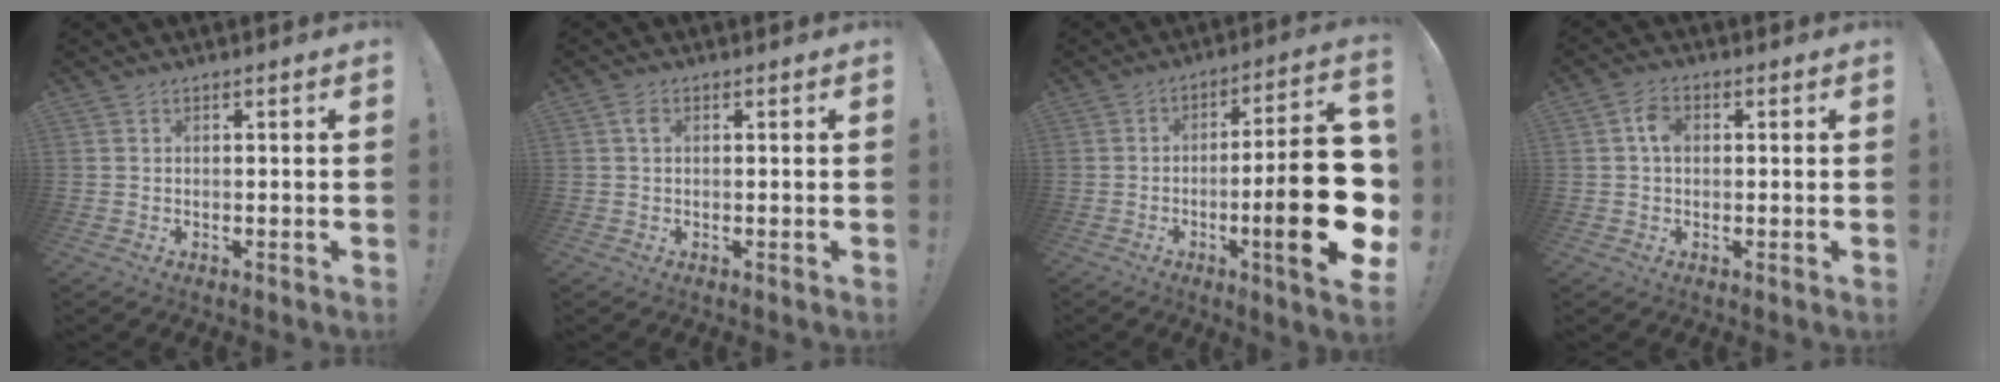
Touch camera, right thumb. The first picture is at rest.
{"total": 1.8, "force": [0.5, 1.1, 1.3], "torque": [-0.026, 0.003, 0.009]}
{"total": 23.2, "force": [-4.7, 4.5, 22.3], "torque": [-0.327, 0.011, -0.064]}
{"total": 4.4, "force": [0.5, 3.1, 3.1], "torque": [-0.049, 0.008, 0.008]}